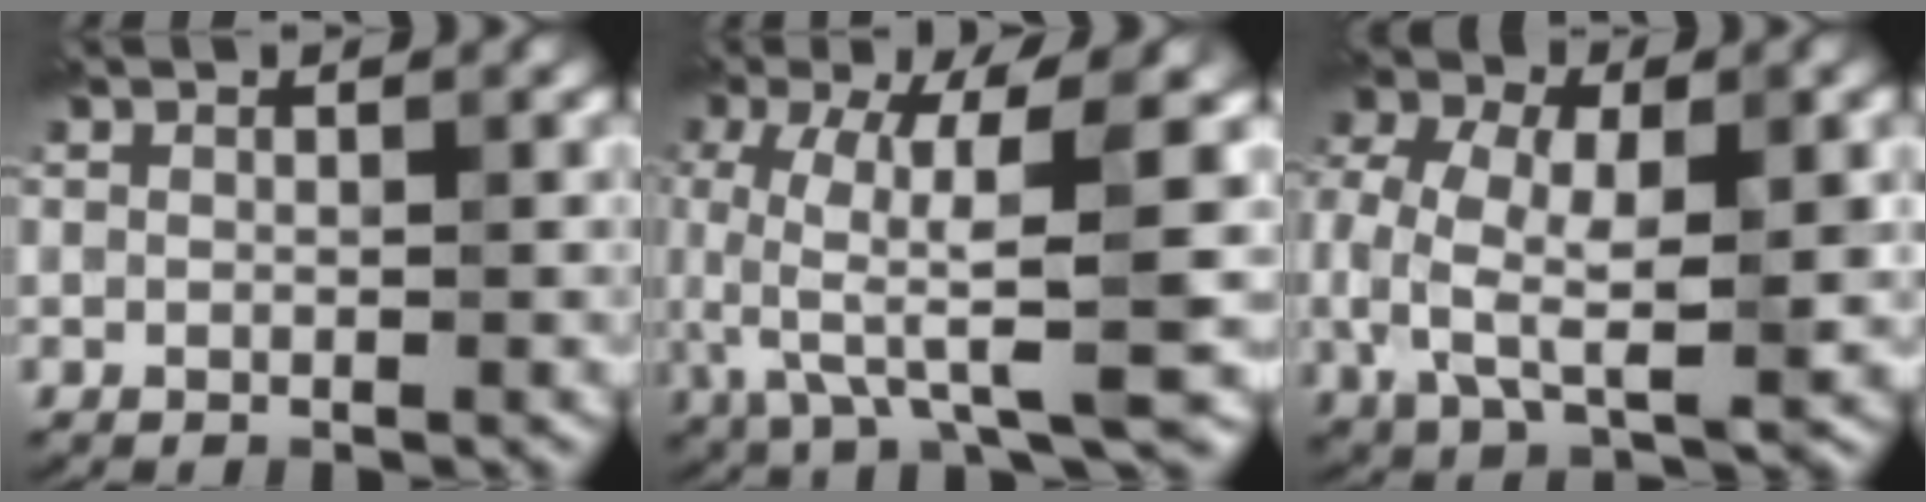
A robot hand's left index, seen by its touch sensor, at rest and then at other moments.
{"total": 10.1, "force": [-0.1, 2.8, 9.7], "torque": [-0.170, 0.003, 0.000]}
{"total": 9.1, "force": [-0.5, 5.5, 7.2], "torque": [-0.155, 0.004, -0.010]}